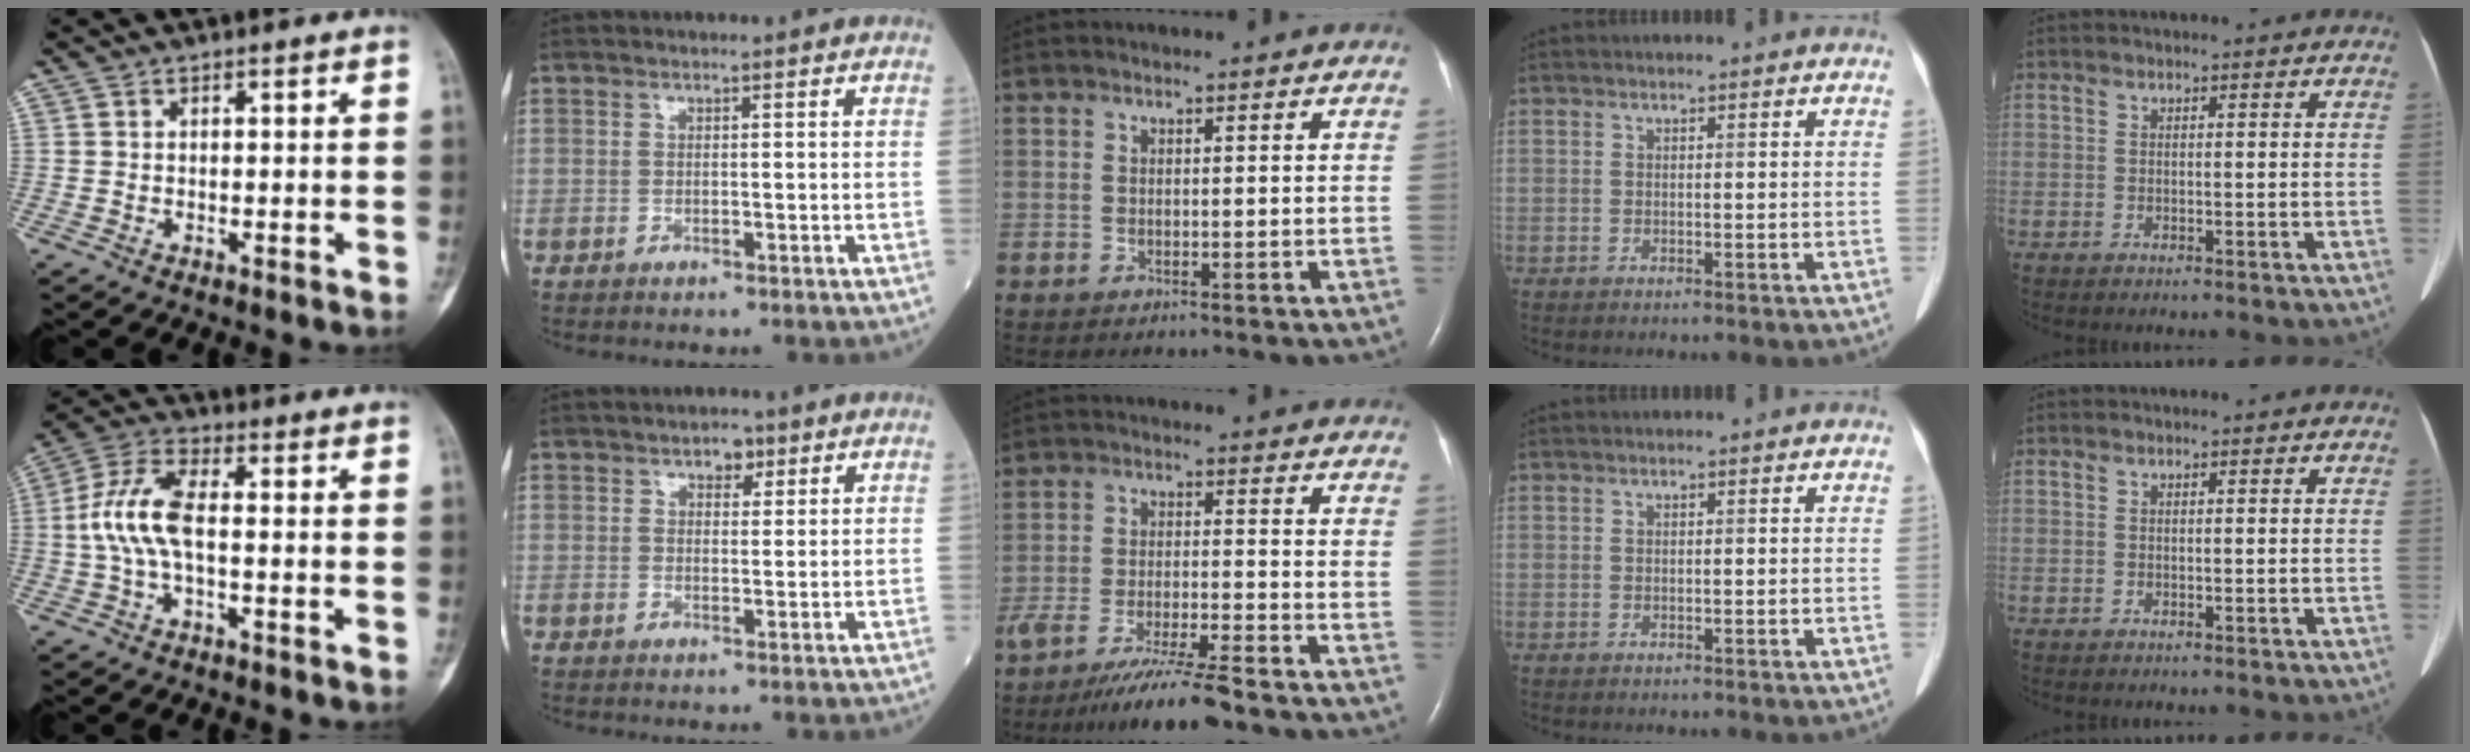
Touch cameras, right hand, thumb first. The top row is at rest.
{"thumb": {"total": 9.7, "force": [-0.5, 4.4, 8.6], "torque": [-0.193, 0.030, -0.015]}, "index": {"total": 2.5, "force": [1.5, 1.4, 1.5], "torque": [-0.017, 0.004, 0.020]}, "middle": {"total": 9.9, "force": [-7.8, 0.2, 6.1], "torque": [-0.098, -0.027, -0.131]}}